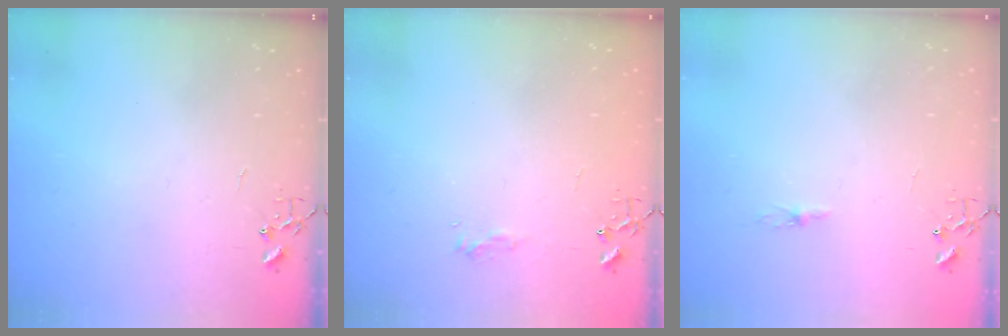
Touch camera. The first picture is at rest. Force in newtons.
{"total": 5.9, "press": 5.8, "slide": 0.6}
{"total": 2.2, "press": 2.2, "slide": 0.3}